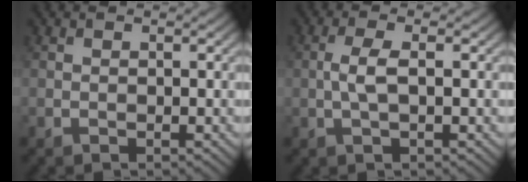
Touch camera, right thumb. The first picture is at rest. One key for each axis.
{"total": 3.0, "fx": -0.2, "fy": 0.8, "fz": 2.8, "tx": -0.067, "ty": 0.006, "tz": -0.005}